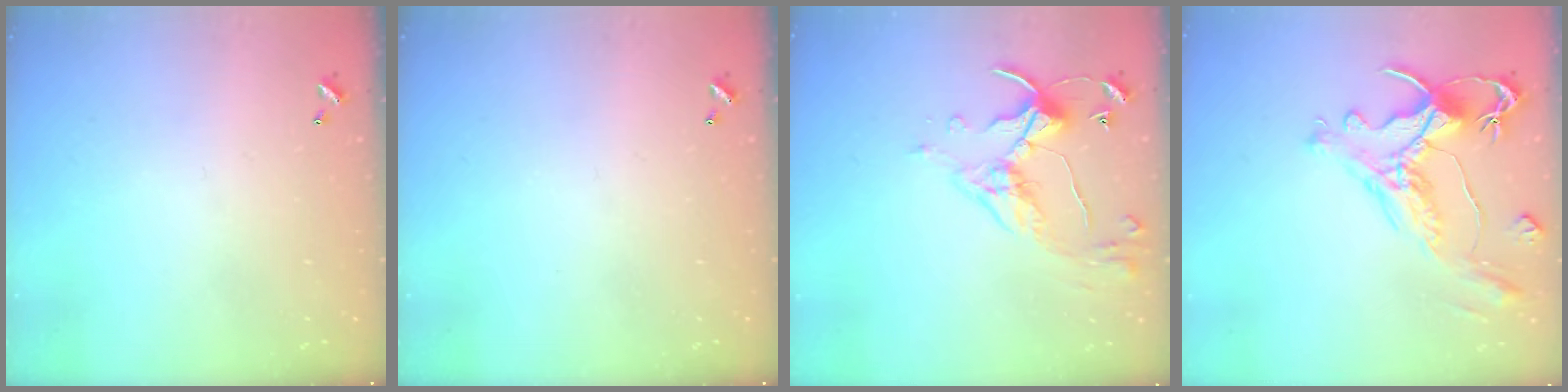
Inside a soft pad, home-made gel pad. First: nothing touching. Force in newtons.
{"total": 0.0}
{"total": 5.7, "press": 5.7, "slide": 0.7}
{"total": 1.5, "press": 0.7, "slide": 1.3}